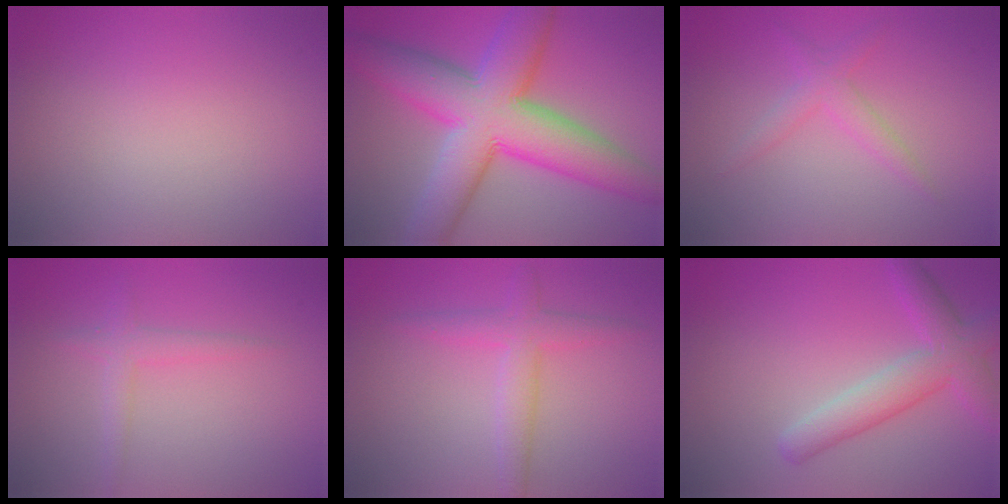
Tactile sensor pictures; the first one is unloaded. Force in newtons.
{"total": 12.2, "press": 12.2, "slide": 0.2}
{"total": 1.9, "press": 1.9, "slide": 0.0}
{"total": 1.8, "press": 1.8, "slide": 0.2}
{"total": 2.8, "press": 2.8, "slide": 0.1}
{"total": 4.6, "press": 4.6, "slide": 0.2}